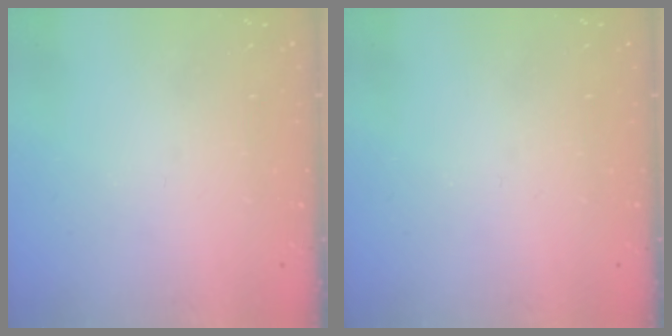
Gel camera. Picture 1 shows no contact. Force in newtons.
{"total": 0.0}